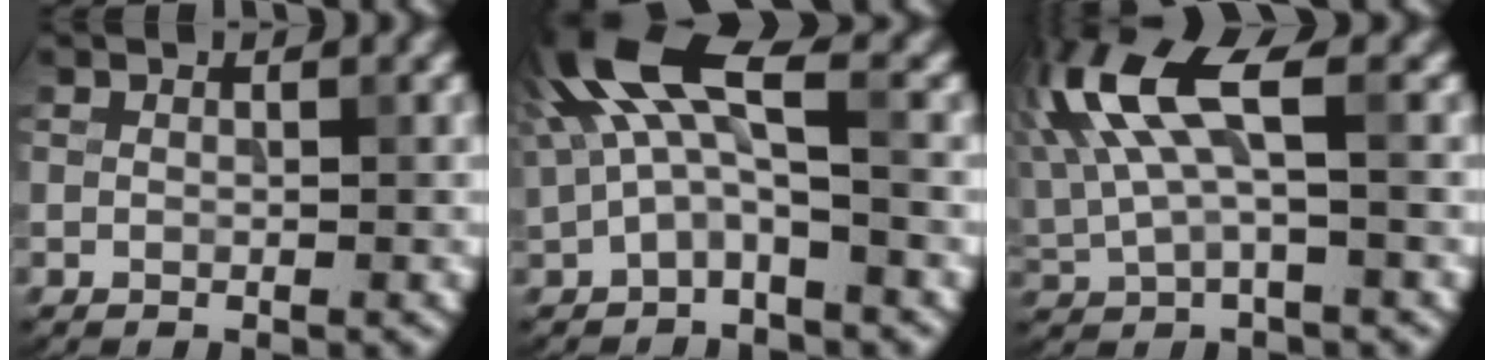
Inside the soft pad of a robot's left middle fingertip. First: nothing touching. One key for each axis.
{"total": 7.5, "fx": 1.6, "fy": 2.8, "fz": 6.8, "tx": -0.139, "ty": 0.020, "tz": 0.018}
{"total": 7.9, "fx": 2.3, "fy": 2.8, "fz": 7.0, "tx": -0.158, "ty": 0.012, "tz": 0.038}